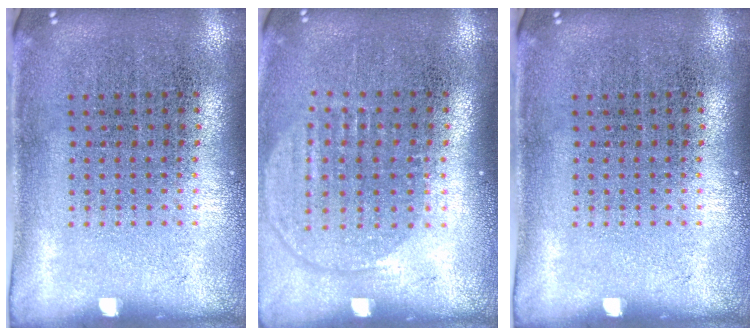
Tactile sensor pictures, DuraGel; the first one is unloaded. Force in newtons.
{"total": 1.5, "press": 1.3, "slide": 0.7}
{"total": 0.0}